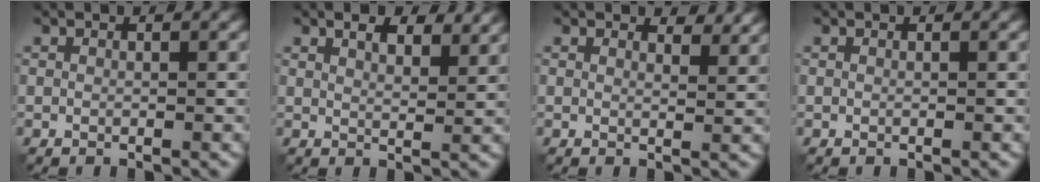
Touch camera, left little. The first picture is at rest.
{"total": 3.8, "force": [2.7, 1.4, 2.2], "torque": [-0.038, -0.003, 0.038]}
{"total": 2.4, "force": [2.2, 0.6, 0.9], "torque": [-0.015, -0.003, 0.027]}
{"total": 0.0}